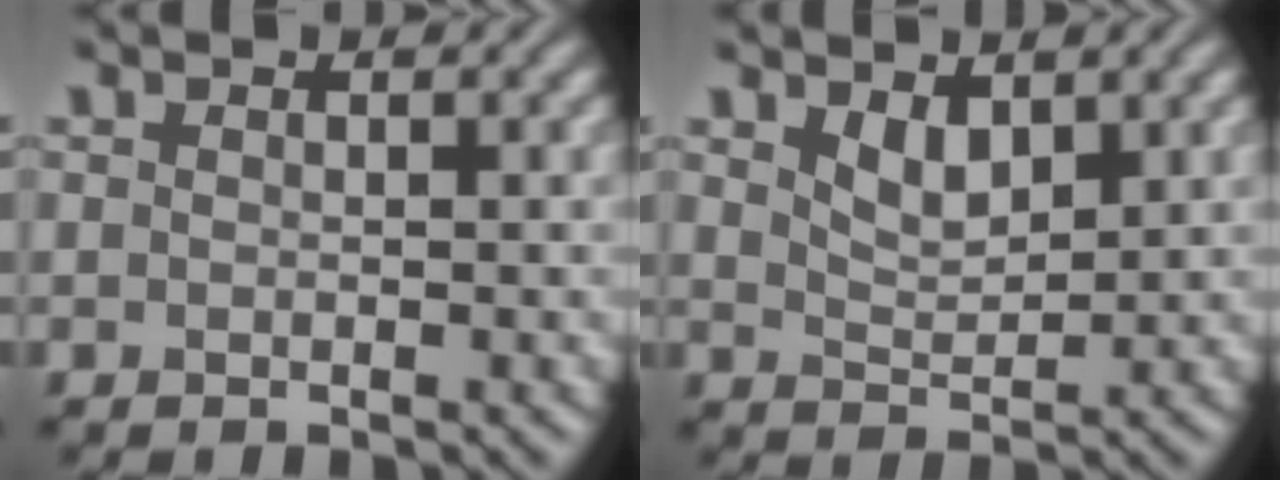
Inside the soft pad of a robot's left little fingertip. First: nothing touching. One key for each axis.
{"total": 2.2, "fx": 1.5, "fy": 1.0, "fz": 1.4, "tx": -0.029, "ty": -0.008, "tz": 0.032}